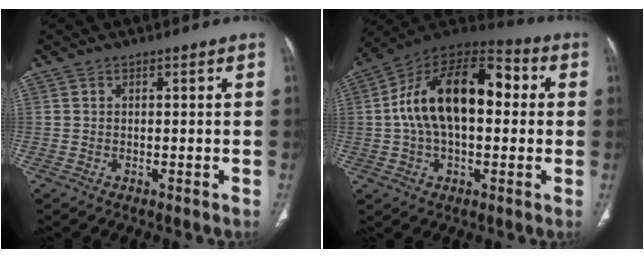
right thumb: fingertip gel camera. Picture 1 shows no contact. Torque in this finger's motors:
{"motor_torque": [2.51, 2.50, 1.08, -0.86, 0.44]}